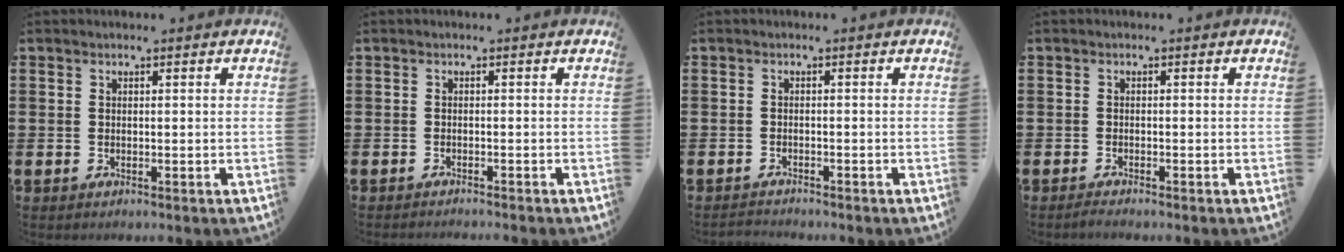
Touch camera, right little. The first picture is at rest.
{"total": 0.7, "force": [-0.6, -0.2, -0.1], "torque": [0.002, -0.001, -0.013]}
{"total": 0.9, "force": [-0.9, 0.0, -0.1], "torque": [-0.002, 0.001, -0.019]}
{"total": 0.7, "force": [-0.6, 0.1, 0.5], "torque": [-0.009, -0.001, -0.011]}